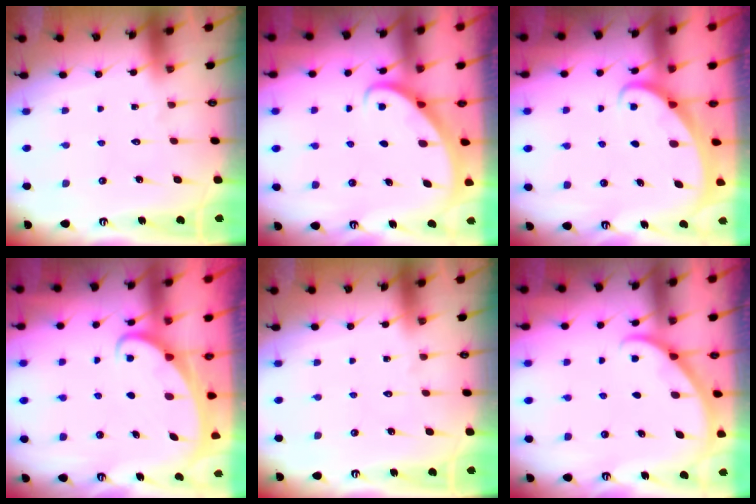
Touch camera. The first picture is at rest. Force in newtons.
{"total": 2.7, "press": 2.7, "slide": 0.2}
{"total": 1.7, "press": 1.7, "slide": 0.2}
{"total": 2.4, "press": 2.4, "slide": 0.3}
{"total": 0.0}
{"total": 2.6, "press": 2.5, "slide": 0.3}